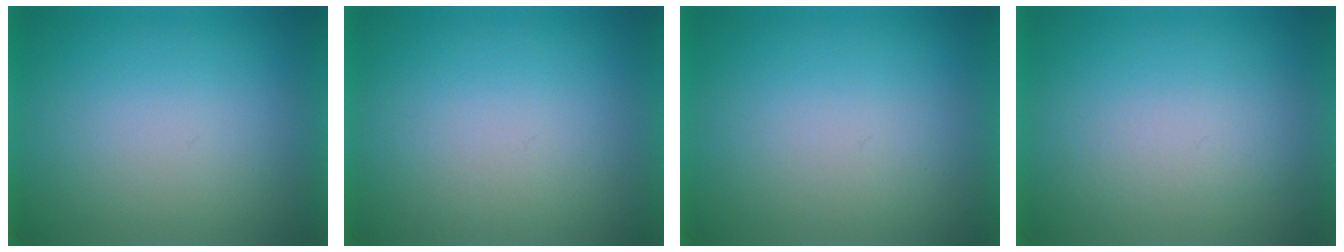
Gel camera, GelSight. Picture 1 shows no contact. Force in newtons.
{"total": 1.0}
{"total": 1.0}
{"total": 1.4}